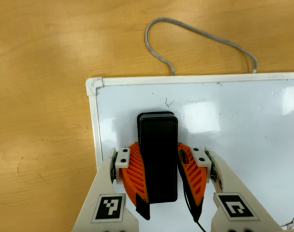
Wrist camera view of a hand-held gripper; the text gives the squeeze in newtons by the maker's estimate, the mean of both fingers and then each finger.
{"total": 17.3, "left": 17.0, "right": 17.5}